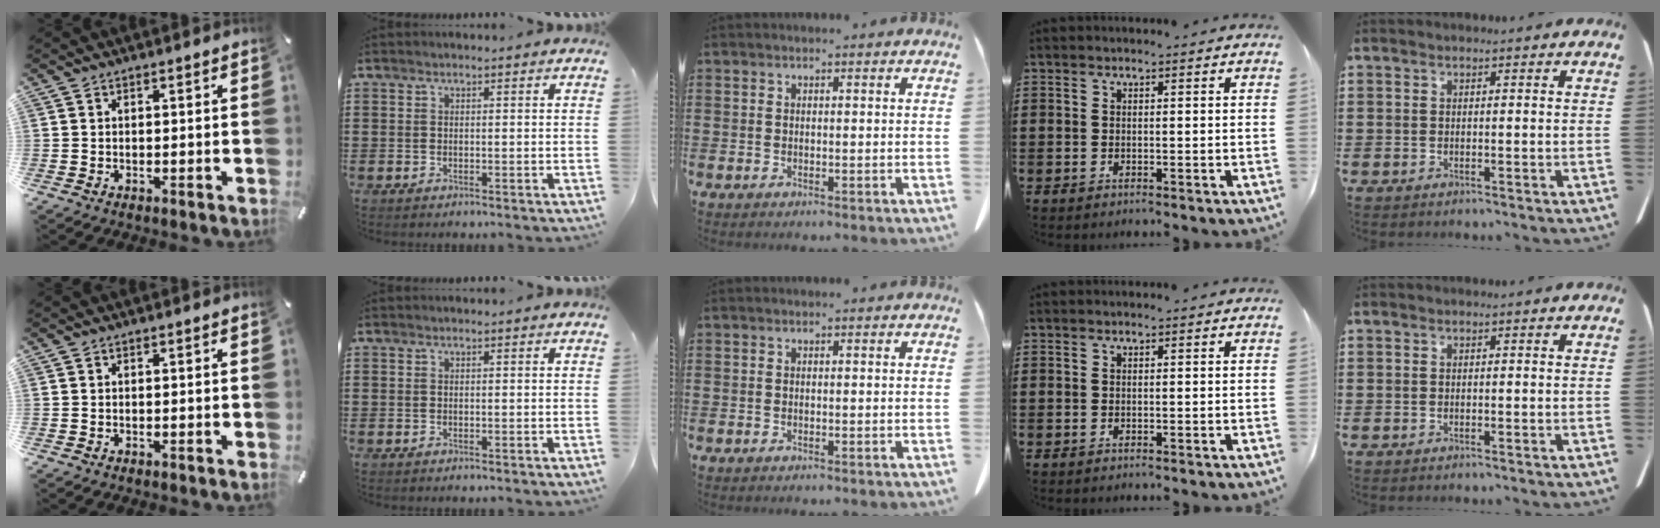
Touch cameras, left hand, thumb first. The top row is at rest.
{}